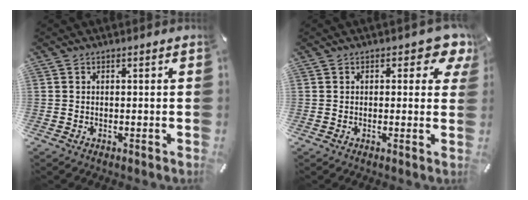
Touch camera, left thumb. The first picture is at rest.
{"total": 5.0, "force": [2.4, 2.7, 3.4], "torque": [-0.035, -0.006, 0.033]}